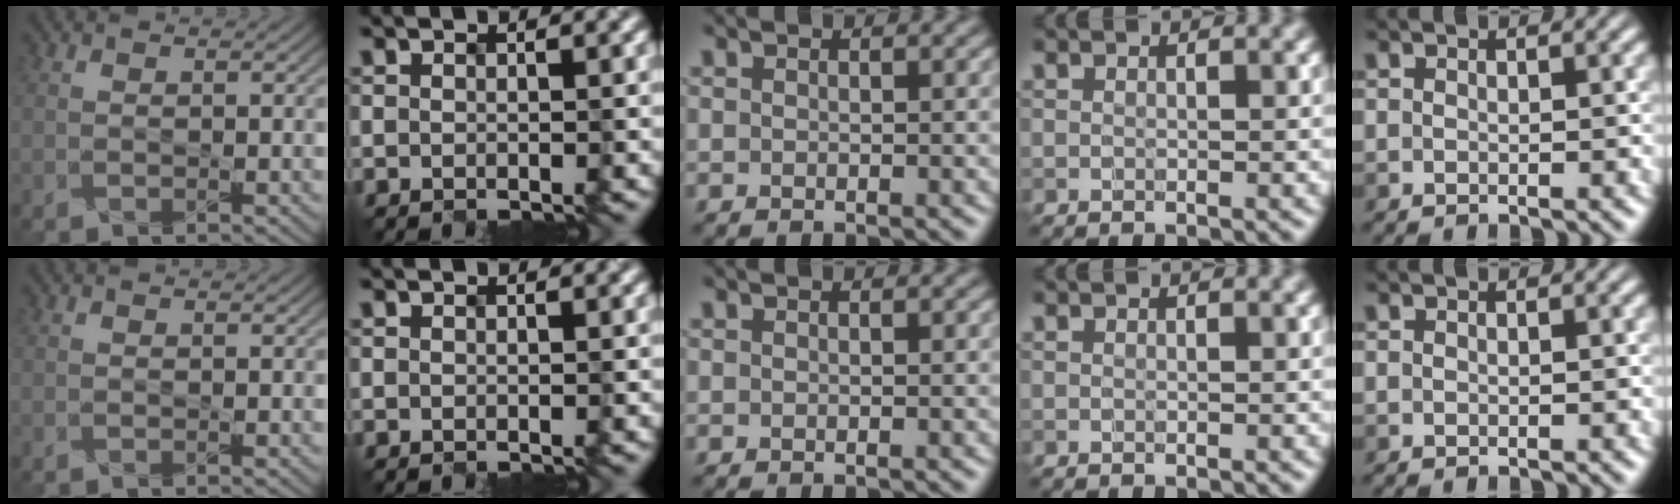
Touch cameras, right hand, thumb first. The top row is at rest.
{}